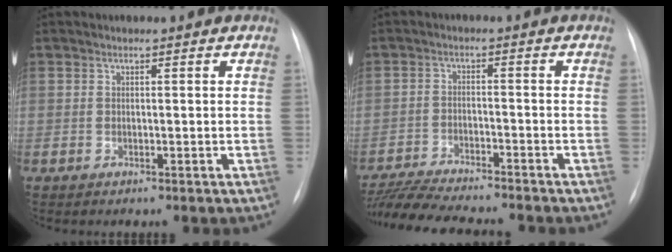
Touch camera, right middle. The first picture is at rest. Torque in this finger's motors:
{"motor_torque": [0.53, -0.61, 0.09, 0.03]}